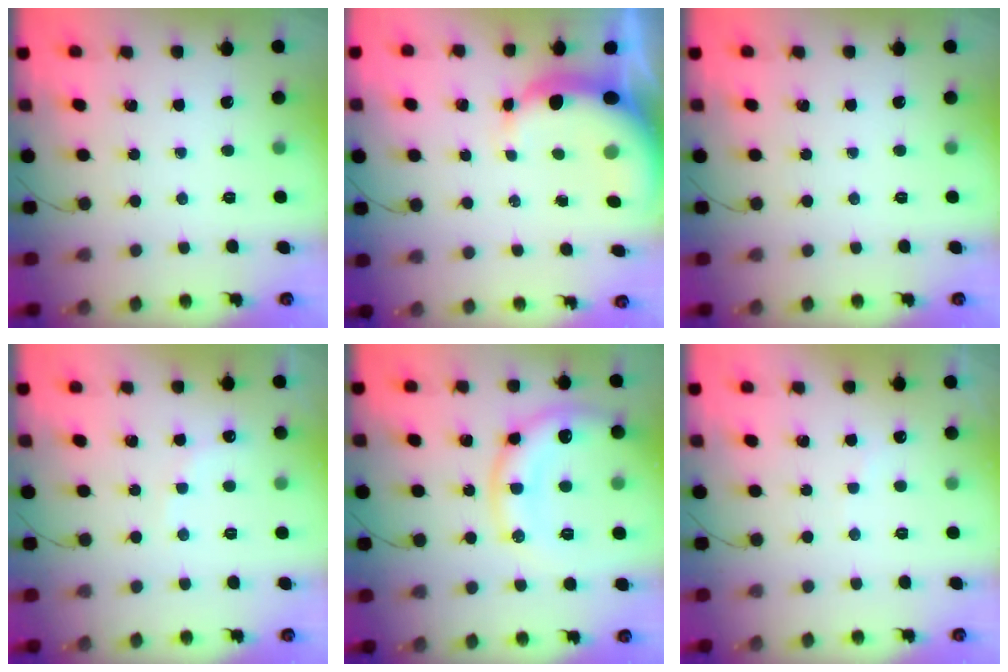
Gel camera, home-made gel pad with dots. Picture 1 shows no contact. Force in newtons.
{"total": 6.8, "press": 6.6, "slide": 1.6}
{"total": 0.0}
{"total": 7.7, "press": 7.6, "slide": 1.3}
{"total": 14.7, "press": 14.6, "slide": 1.5}
{"total": 4.0, "press": 4.0, "slide": 0.4}